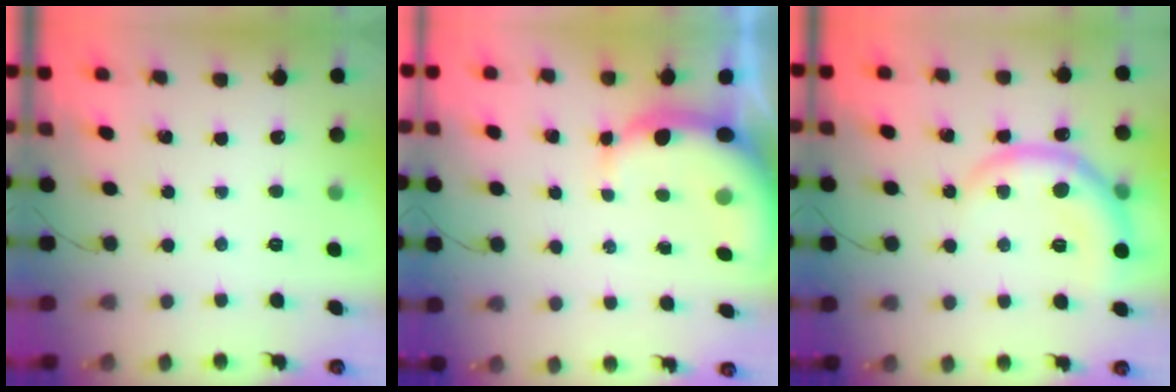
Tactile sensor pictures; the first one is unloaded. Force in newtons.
{"total": 5.8, "press": 5.7, "slide": 1.3}
{"total": 11.1, "press": 11.1, "slide": 0.6}